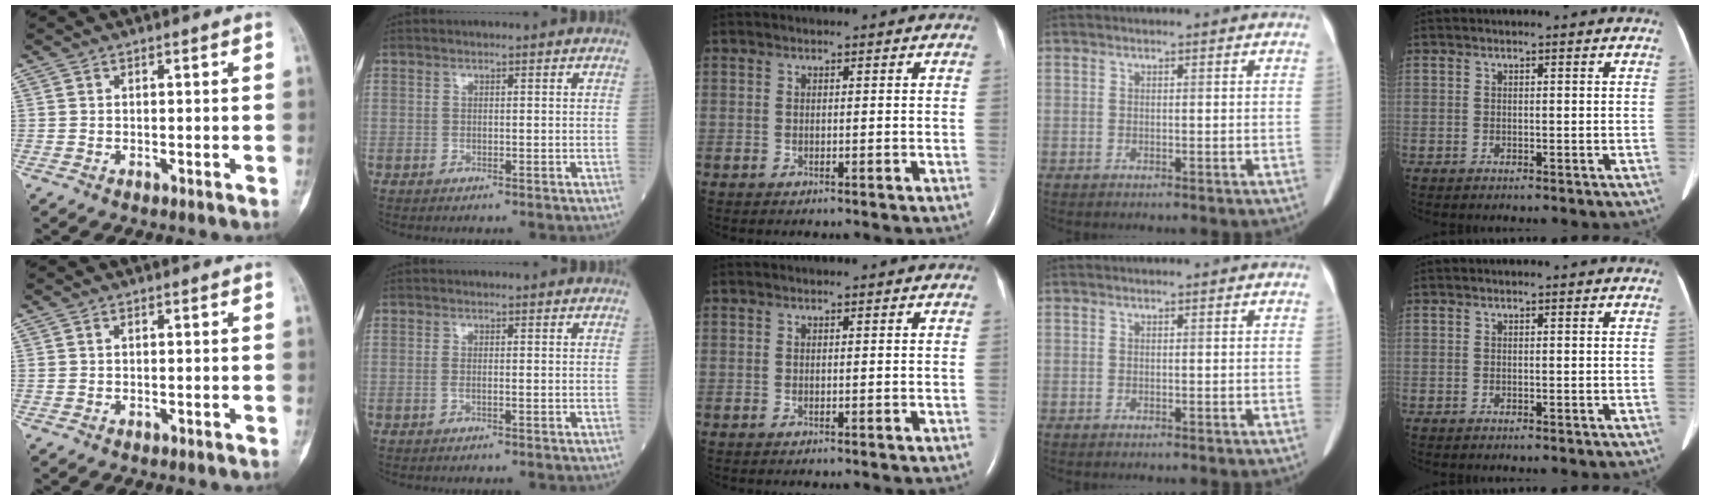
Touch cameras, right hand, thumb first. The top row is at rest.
{"thumb": {"total": 0.5, "force": [0.2, 0.3, 0.4], "torque": [-0.009, 0.004, 0.006]}, "index": {"total": 0.9, "force": [-0.2, 0.2, 0.8], "torque": [-0.017, 0.001, -0.006]}}